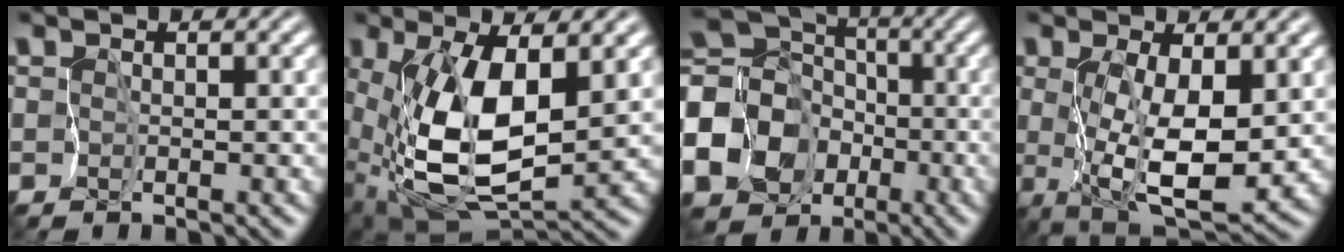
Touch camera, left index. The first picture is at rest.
{"total": 11.9, "force": [0.4, 5.8, 10.3], "torque": [-0.208, -0.024, 0.015]}
{"total": 16.5, "force": [-5.9, 14.2, 6.0], "torque": [-0.158, -0.009, -0.127]}
{"total": 6.5, "force": [0.2, 2.6, 5.9], "torque": [-0.117, -0.014, 0.011]}